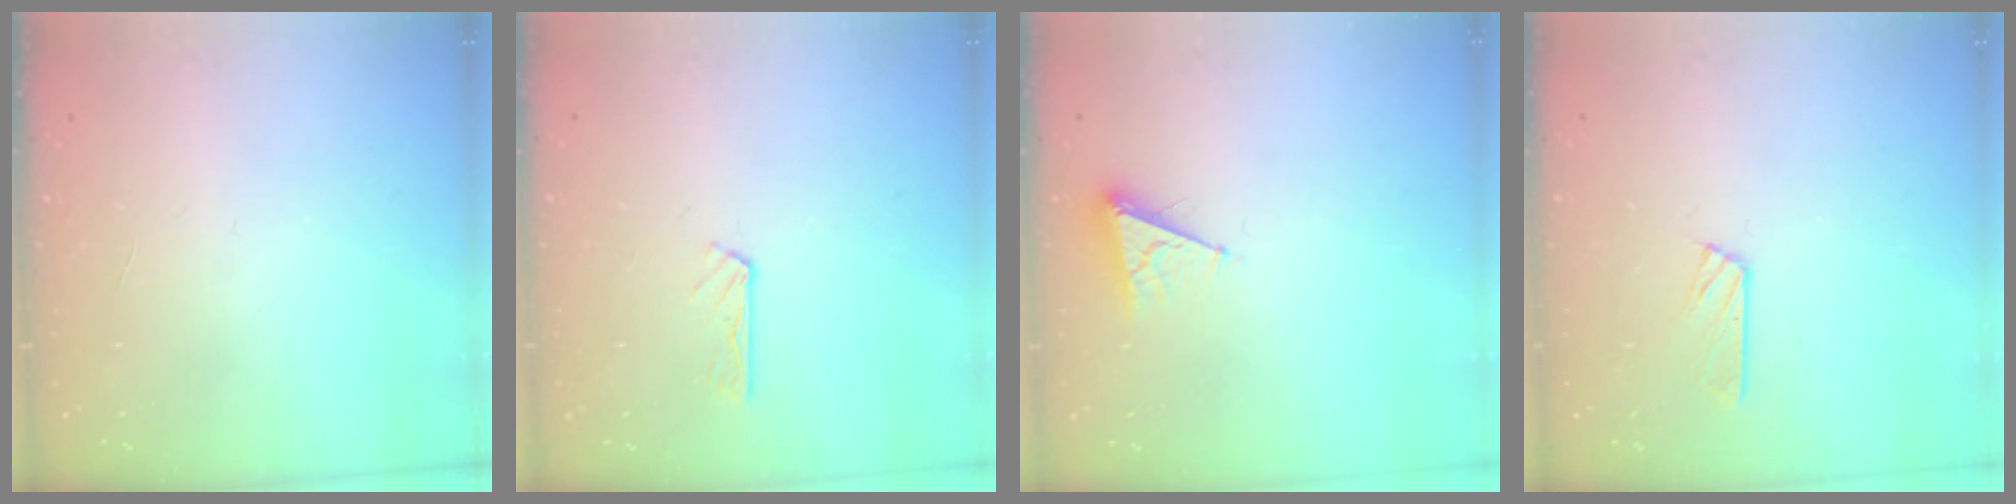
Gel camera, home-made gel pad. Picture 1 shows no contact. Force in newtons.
{"total": 2.9, "press": 2.9, "slide": 0.3}
{"total": 5.4, "press": 5.3, "slide": 0.6}
{"total": 3.5, "press": 3.5, "slide": 0.4}